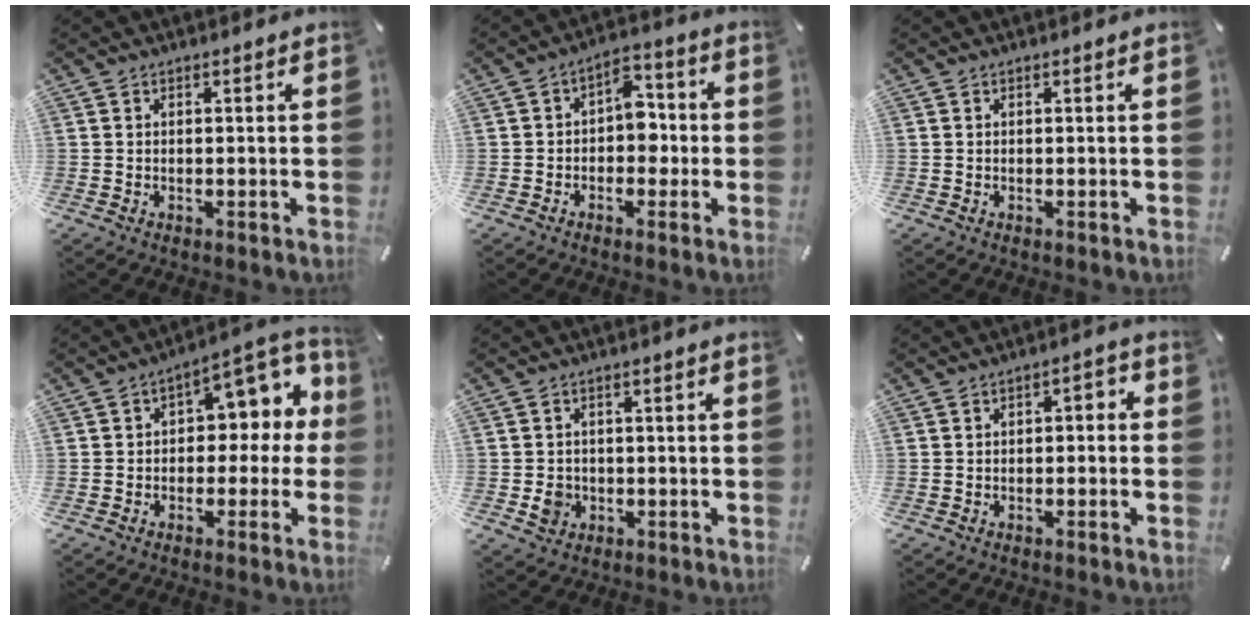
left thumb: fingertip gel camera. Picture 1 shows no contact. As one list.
[{"total": 7.5, "force": [-0.9, 5.4, 5.2], "torque": [-0.062, 0.010, -0.020]}, {"total": 0.0}, {"total": 10.3, "force": [2.6, 6.4, 7.7], "torque": [-0.088, -0.020, 0.042]}, {"total": 4.4, "force": [-1.1, 4.1, 1.4], "torque": [-0.014, -0.003, -0.022]}, {"total": 2.8, "force": [-1.9, 1.4, 1.5], "torque": [-0.024, 0.017, -0.039]}]